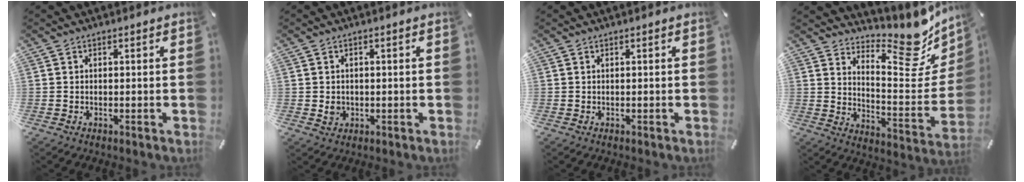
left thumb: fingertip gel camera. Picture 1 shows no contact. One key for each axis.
{"total": 2.4, "fx": -0.1, "fy": 2.1, "fz": 1.1, "tx": -0.013, "ty": 0.001, "tz": -0.005}
{"total": 0.0}
{"total": 15.8, "fx": 12.5, "fy": 6.4, "fz": 7.2, "tx": -0.068, "ty": -0.129, "tz": 0.207}